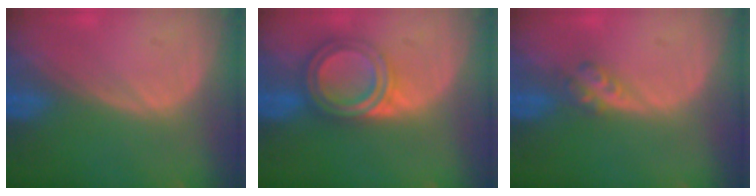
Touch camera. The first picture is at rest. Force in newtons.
{"total": 5.8, "press": 5.8, "slide": 0.2}
{"total": 2.7, "press": 2.3, "slide": 1.3}